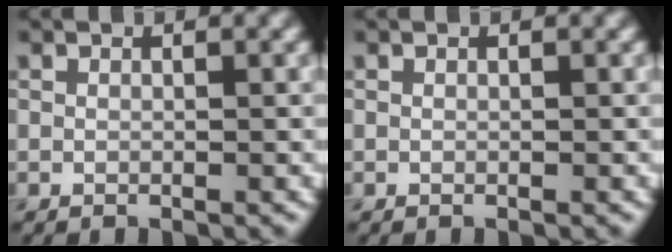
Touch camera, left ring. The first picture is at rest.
{"total": 0.0}